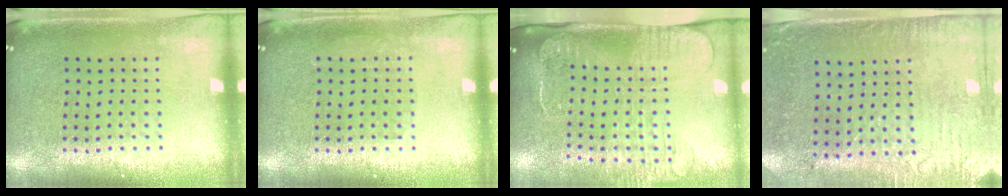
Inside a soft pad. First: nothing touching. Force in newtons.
{"total": 0.9, "press": 0.9, "slide": 0.2}
{"total": 2.8, "press": 2.1, "slide": 1.8}
{"total": 3.1, "press": 2.5, "slide": 1.8}